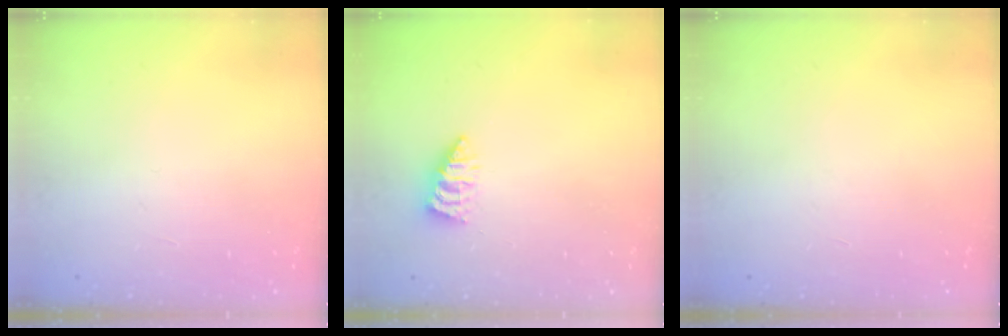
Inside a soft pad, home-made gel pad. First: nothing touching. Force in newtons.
{"total": 2.5, "press": 2.5, "slide": 0.1}
{"total": 0.0}